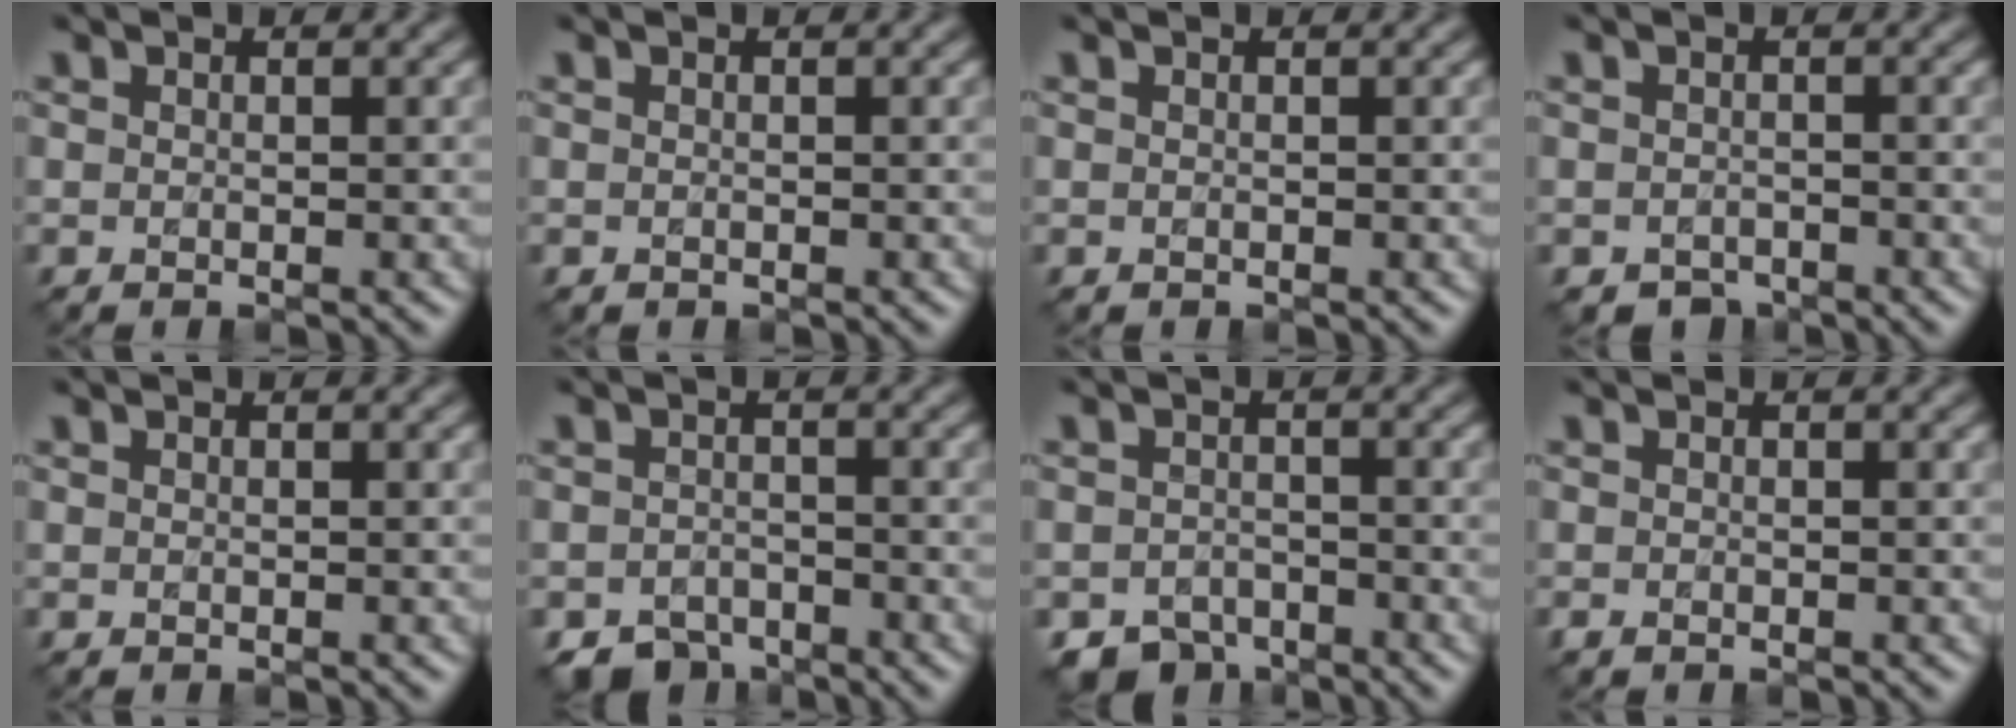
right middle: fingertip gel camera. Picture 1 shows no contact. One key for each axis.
{"total": 0.0}
{"total": 0.0}
{"total": 1.9, "fx": -1.6, "fy": 1.0, "fz": 0.2, "tx": 0.000, "ty": -0.008, "tz": -0.028}
{"total": 0.0}
{"total": 3.5, "fx": -3.0, "fy": 1.7, "fz": 0.6, "tx": -0.004, "ty": -0.007, "tz": -0.059}
{"total": 3.8, "fx": -3.1, "fy": 2.1, "fz": 0.8, "tx": -0.007, "ty": -0.010, "tz": -0.061}
{"total": 0.7, "fx": -0.4, "fy": 0.4, "fz": 0.3, "tx": -0.008, "ty": -0.005, "tz": -0.007}